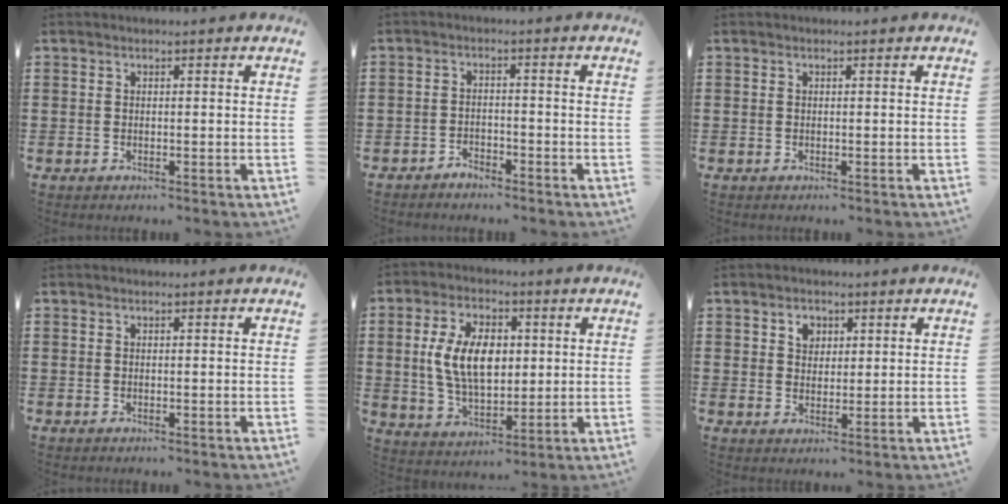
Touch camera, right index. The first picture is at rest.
{"total": 1.9, "force": [-1.8, 0.5, 0.0], "torque": [-0.008, 0.003, -0.040]}
{"total": 0.0}
{"total": 0.0}
{"total": 9.8, "force": [1.2, 5.7, 7.9], "torque": [-0.168, 0.009, 0.017]}
{"total": 2.7, "force": [1.3, 2.1, 1.1], "torque": [-0.028, 0.009, 0.022]}